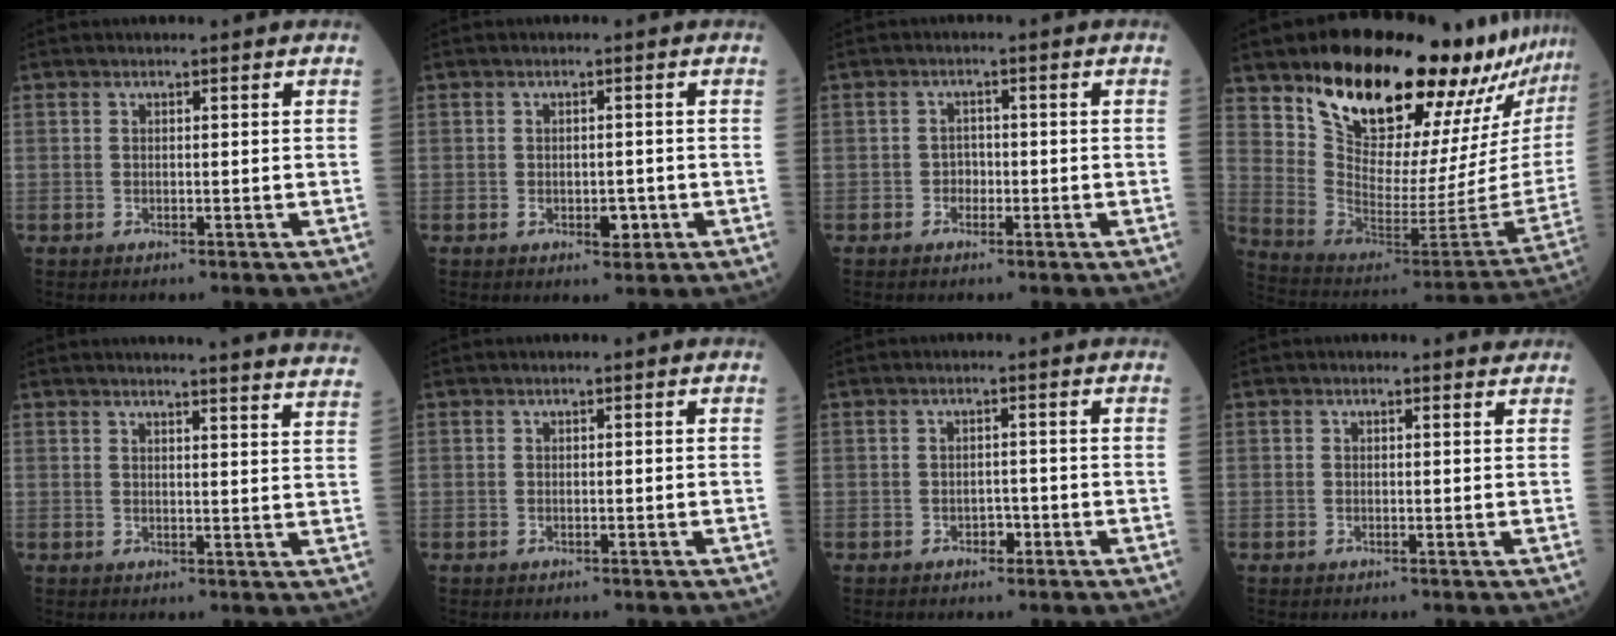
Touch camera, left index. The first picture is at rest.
{"total": 2.5, "force": [-0.7, 1.3, 1.9], "torque": [-0.025, 0.001, -0.005]}
{"total": 1.6, "force": [-0.7, 1.2, 0.7], "torque": [-0.007, 0.005, -0.013]}
{"total": 26.7, "force": [21.3, 4.3, 15.4], "torque": [-0.245, -0.076, 0.317]}
{"total": 16.2, "force": [15.8, -0.6, 3.5], "torque": [-0.035, -0.092, 0.156]}
{"total": 0.0}
{"total": 1.4, "force": [-0.7, 0.8, 0.9], "torque": [-0.009, 0.003, -0.010]}
{"total": 0.8, "force": [0.7, 0.4, -0.2], "torque": [0.000, -0.001, 0.004]}